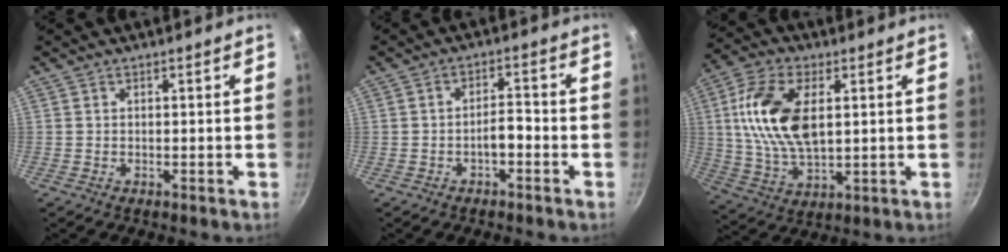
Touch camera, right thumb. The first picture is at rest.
{"total": 3.5, "force": [-1.7, 1.4, 2.7], "torque": [-0.035, 0.024, -0.028]}
{"total": 16.0, "force": [3.1, 8.7, 13.0], "torque": [-0.244, -0.004, 0.058]}